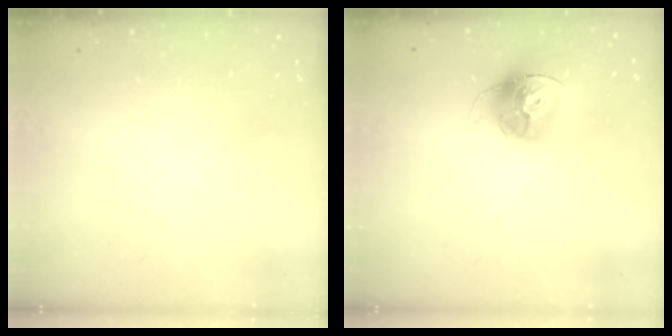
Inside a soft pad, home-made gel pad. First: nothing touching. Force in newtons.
{"total": 14.0, "press": 14.0, "slide": 1.3}